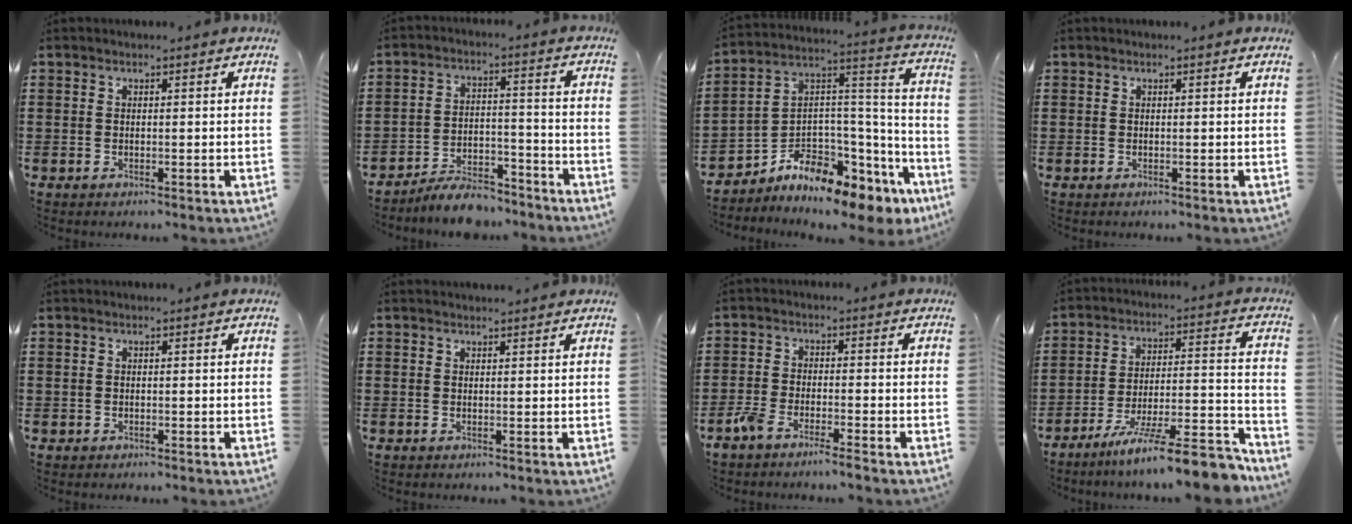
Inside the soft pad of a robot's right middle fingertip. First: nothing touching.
{"total": 6.6, "force": [-6.3, 1.3, 1.6], "torque": [-0.020, 0.017, -0.119]}
{"total": 7.1, "force": [-6.3, 2.4, 2.1], "torque": [-0.054, -0.014, -0.126]}
{"total": 0.0}
{"total": 0.0}
{"total": 0.7, "force": [0.7, 0.0, 0.1], "torque": [0.004, -0.004, 0.012]}
{"total": 3.3, "force": [-2.8, 0.3, 1.7], "torque": [-0.052, -0.003, -0.059]}
{"total": 12.6, "force": [-10.2, 0.6, 7.4], "torque": [-0.107, 0.023, -0.184]}